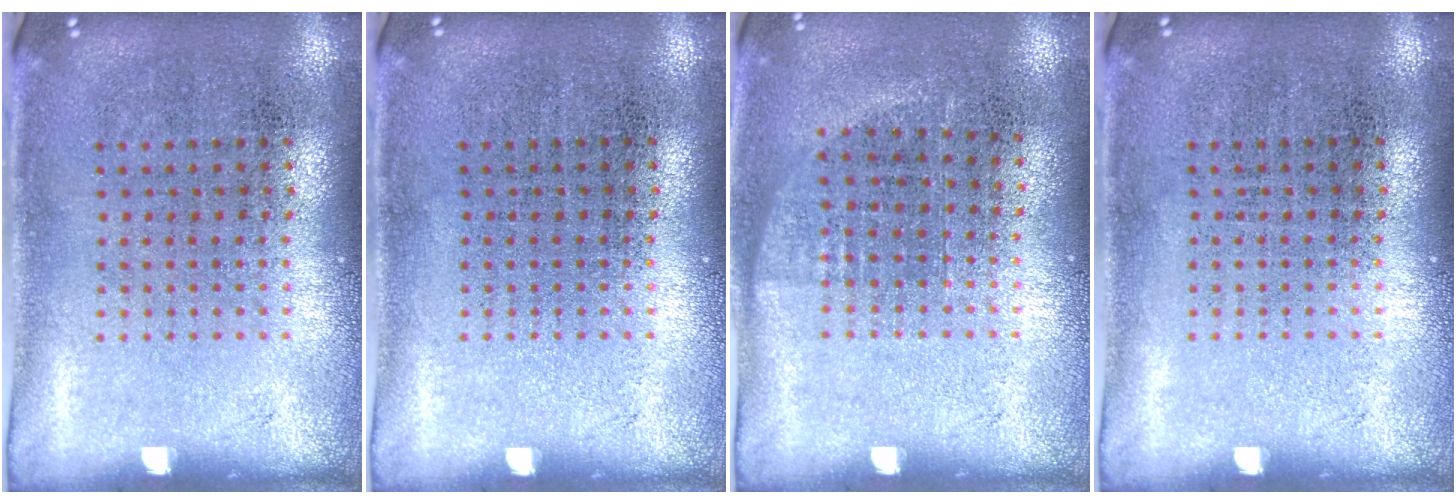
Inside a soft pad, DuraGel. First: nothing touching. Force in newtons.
{"total": 0.0}
{"total": 0.7, "press": 0.6, "slide": 0.3}
{"total": 0.0}